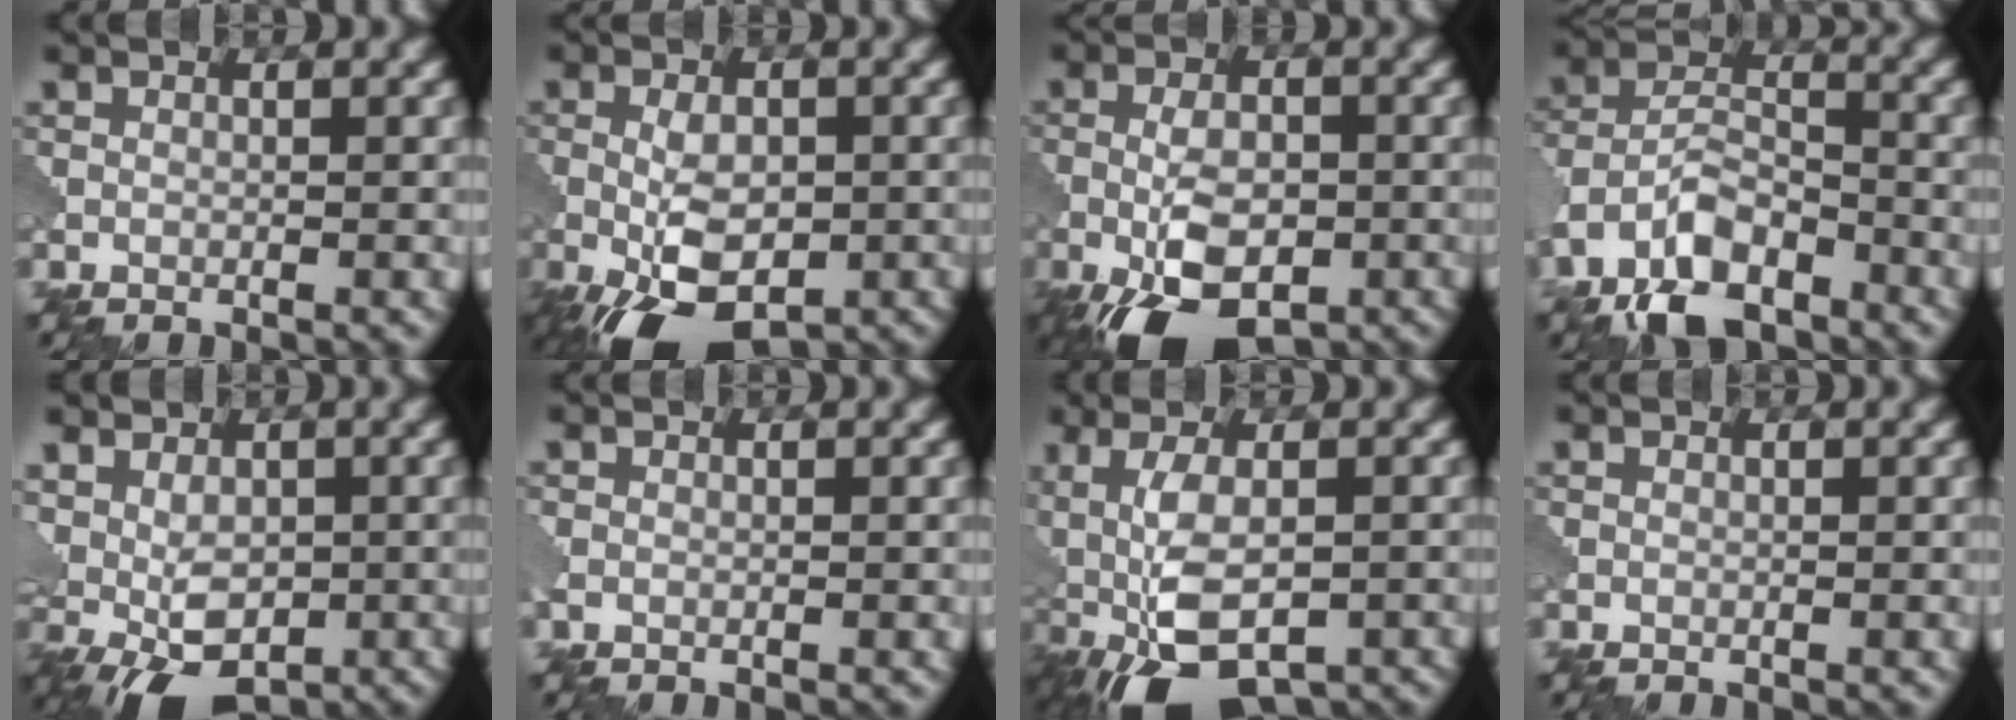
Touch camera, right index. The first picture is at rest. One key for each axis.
{"total": 8.0, "fx": -2.8, "fy": 4.0, "fz": 6.4, "tx": -0.122, "ty": -0.012, "tz": -0.048}
{"total": 8.8, "fx": -3.6, "fy": 4.3, "fz": 6.7, "tx": -0.128, "ty": -0.014, "tz": -0.066}
{"total": 8.2, "fx": -5.1, "fy": 4.0, "fz": 5.0, "tx": -0.096, "ty": 0.001, "tz": -0.104}
{"total": 6.9, "fx": -0.3, "fy": 4.9, "fz": 4.9, "tx": -0.085, "ty": 0.002, "tz": -0.008}
{"total": 0.9, "fx": -0.1, "fy": 0.7, "fz": 0.5, "tx": -0.017, "ty": -0.002, "tz": -0.005}
{"total": 10.4, "fx": -3.0, "fy": 4.6, "fz": 8.9, "tx": -0.165, "ty": -0.007, "tz": -0.046}
{"total": 0.0}